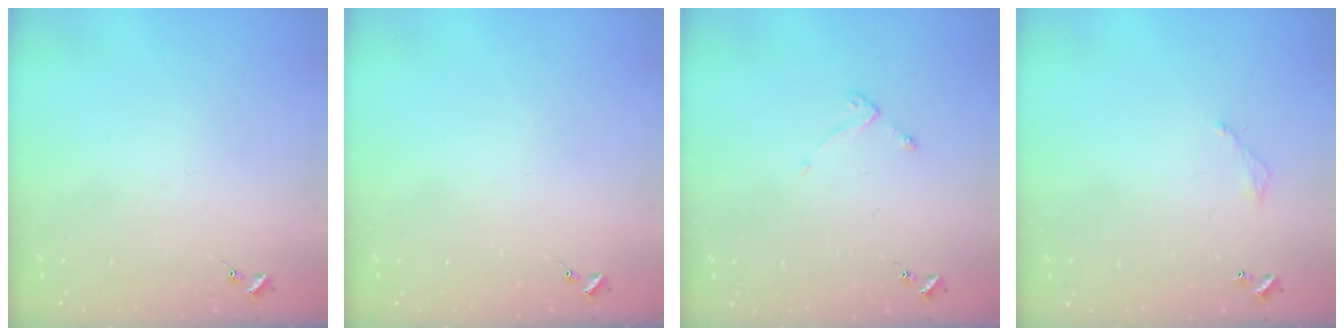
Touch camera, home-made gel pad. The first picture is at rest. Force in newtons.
{"total": 0.0}
{"total": 2.2, "press": 2.1, "slide": 0.4}
{"total": 3.8, "press": 3.8, "slide": 0.2}